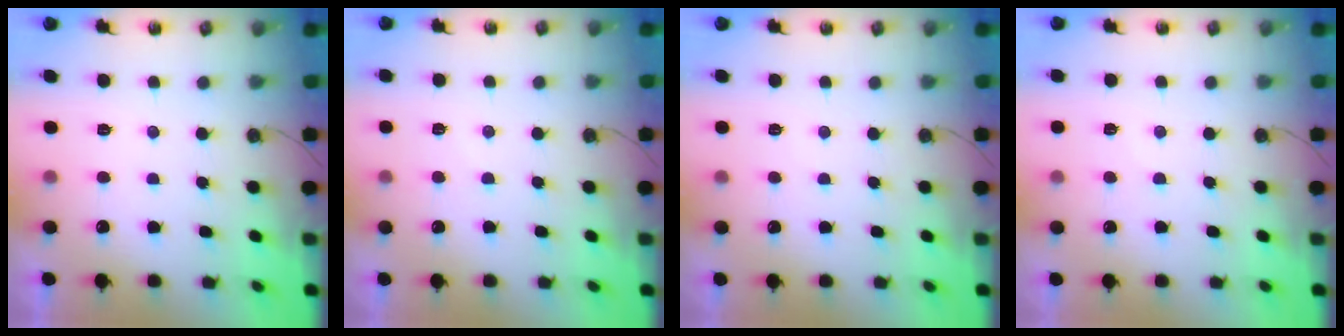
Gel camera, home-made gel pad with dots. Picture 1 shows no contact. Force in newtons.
{"total": 3.9, "press": 3.9, "slide": 0.5}
{"total": 3.4, "press": 3.4, "slide": 0.5}
{"total": 3.0, "press": 3.0, "slide": 0.4}